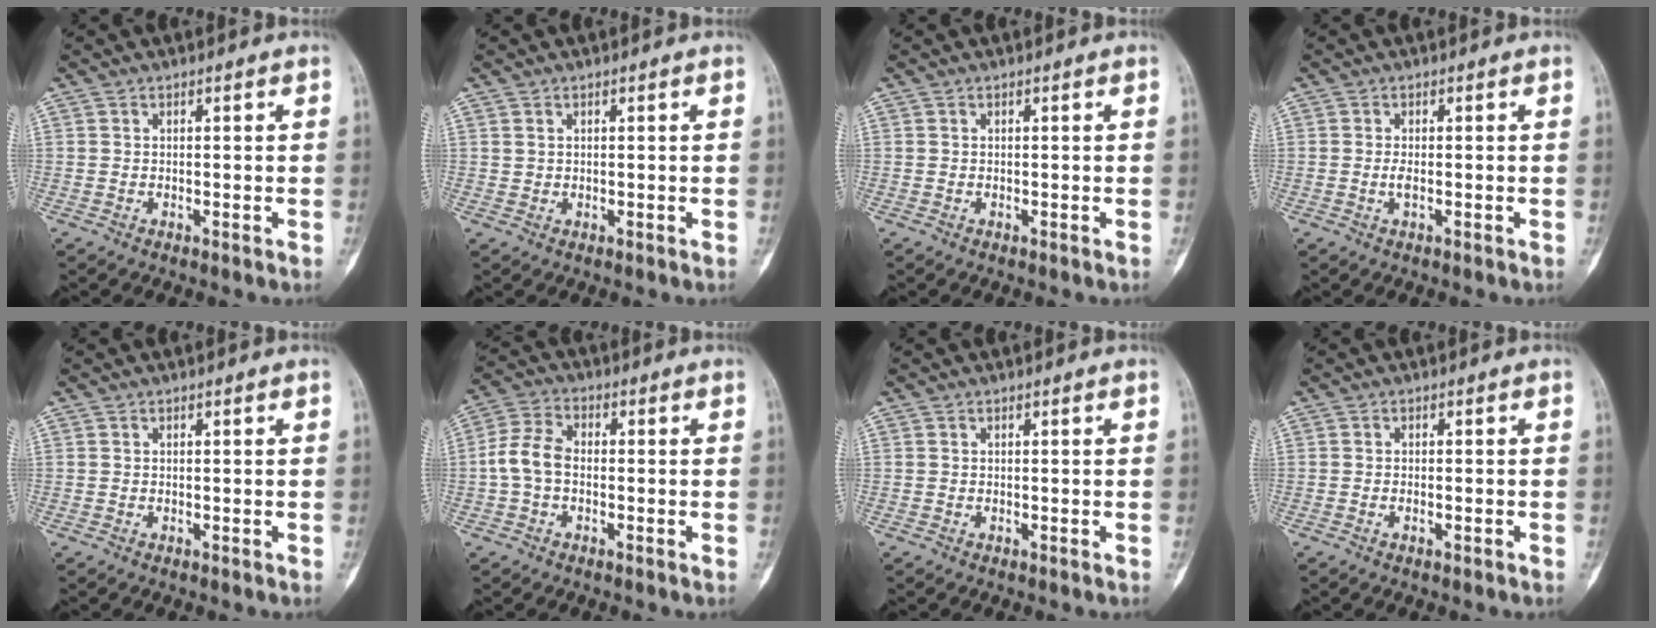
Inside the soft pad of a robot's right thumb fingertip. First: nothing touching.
{"total": 0.6, "force": [0.4, 0.4, 0.2], "torque": [0.003, -0.002, 0.006]}
{"total": 0.0}
{"total": 1.2, "force": [-0.2, 0.4, 1.1], "torque": [-0.025, -0.002, -0.003]}
{"total": 0.0}
{"total": 6.7, "force": [-0.9, 4.4, 4.9], "torque": [-0.099, 0.020, -0.026]}
{"total": 0.0}
{"total": 1.0, "force": [-0.4, 0.4, 0.8], "torque": [-0.017, 0.009, -0.005]}